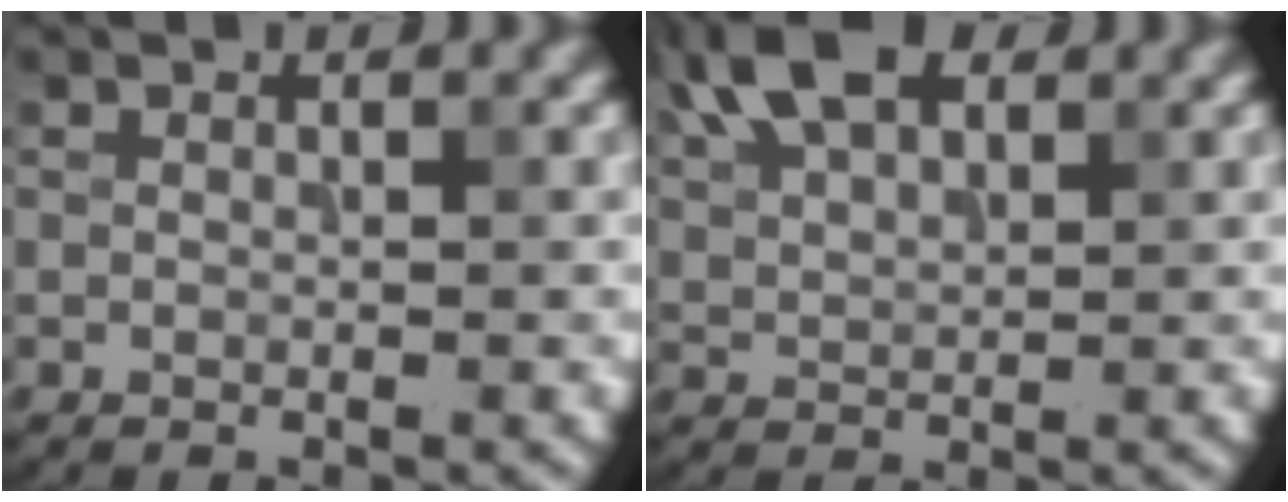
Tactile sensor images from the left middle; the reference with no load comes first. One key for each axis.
{"total": 7.1, "fx": 4.2, "fy": 3.5, "fz": 4.5, "tx": -0.109, "ty": 0.021, "tz": 0.074}